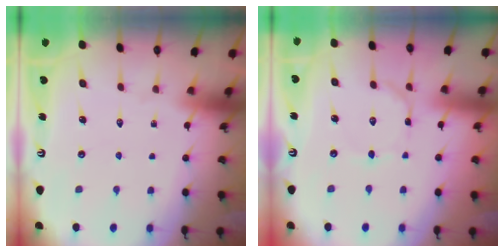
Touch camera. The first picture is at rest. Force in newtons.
{"total": 1.6, "press": 1.6, "slide": 0.1}